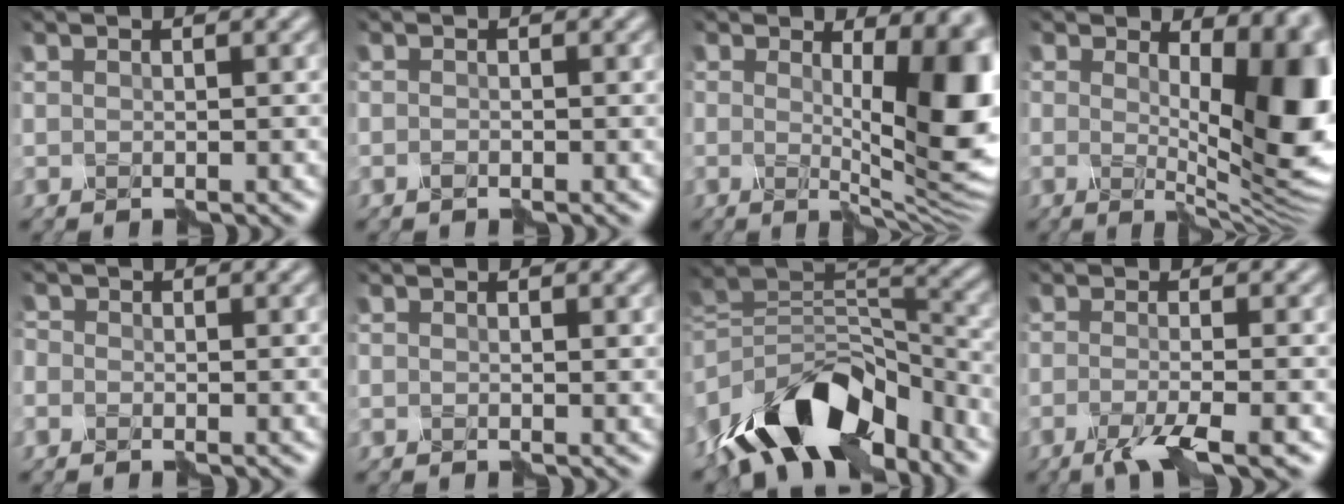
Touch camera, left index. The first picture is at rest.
{"total": 0.8, "force": [-0.8, 0.2, 0.2], "torque": [-0.006, 0.003, -0.008]}
{"total": 10.6, "force": [0.5, 4.0, 9.8], "torque": [-0.106, -0.004, 0.013]}
{"total": 11.9, "force": [0.9, 5.6, 10.5], "torque": [-0.106, -0.003, 0.021]}
{"total": 1.4, "force": [-0.4, 1.3, 0.5], "torque": [-0.006, 0.009, -0.015]}
{"total": 0.0}
{"total": 11.1, "force": [-7.9, 5.1, 5.9], "torque": [-0.088, 0.011, -0.144]}
{"total": 4.5, "force": [-2.7, 0.9, 3.5], "torque": [-0.055, -0.006, -0.052]}